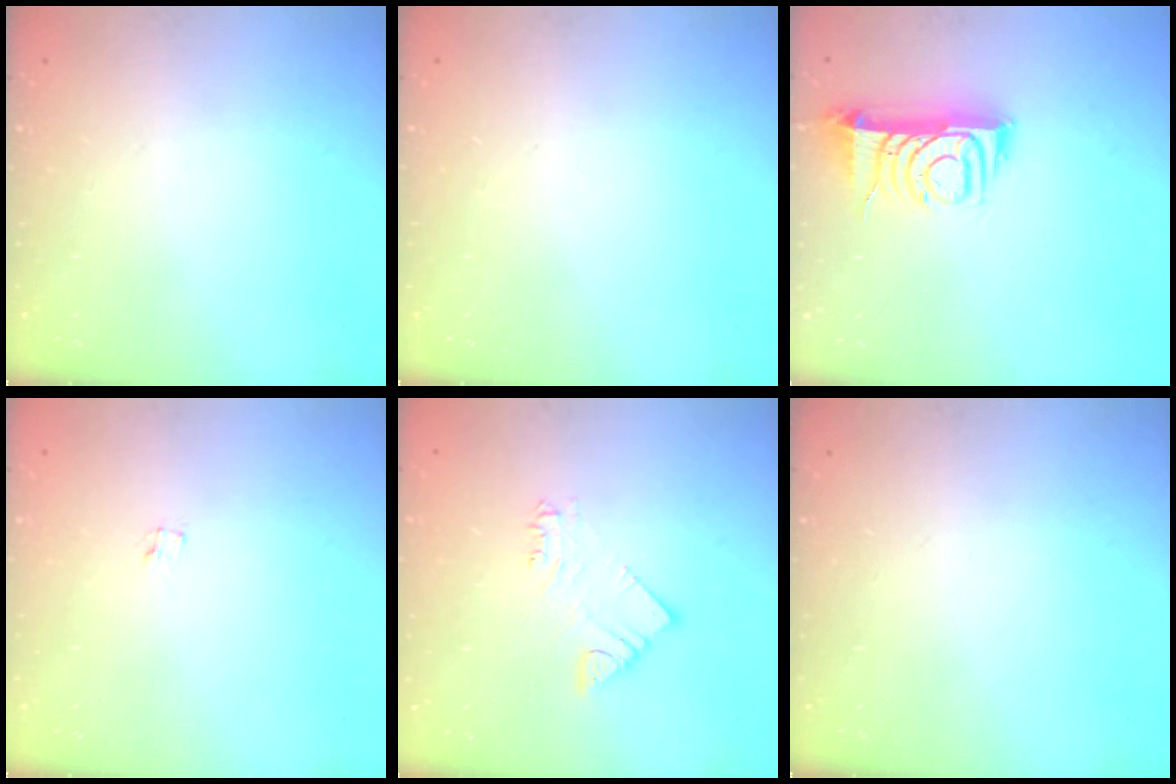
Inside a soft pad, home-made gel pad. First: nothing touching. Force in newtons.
{"total": 0.0}
{"total": 9.0, "press": 9.0, "slide": 0.7}
{"total": 1.2, "press": 1.2, "slide": 0.1}
{"total": 3.4, "press": 3.4, "slide": 0.2}
{"total": 0.0}